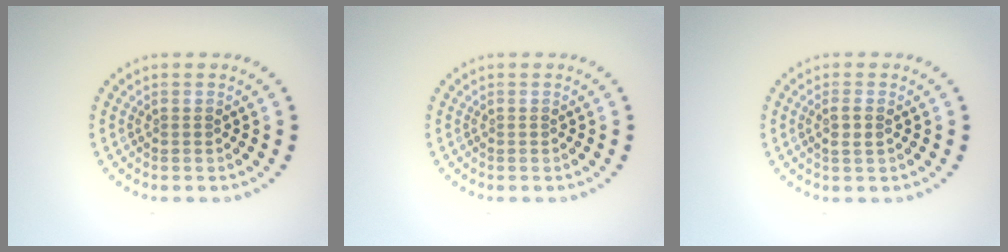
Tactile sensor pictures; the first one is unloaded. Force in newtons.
{"total": 0.0}
{"total": 1.3, "press": 1.1, "slide": 0.6}